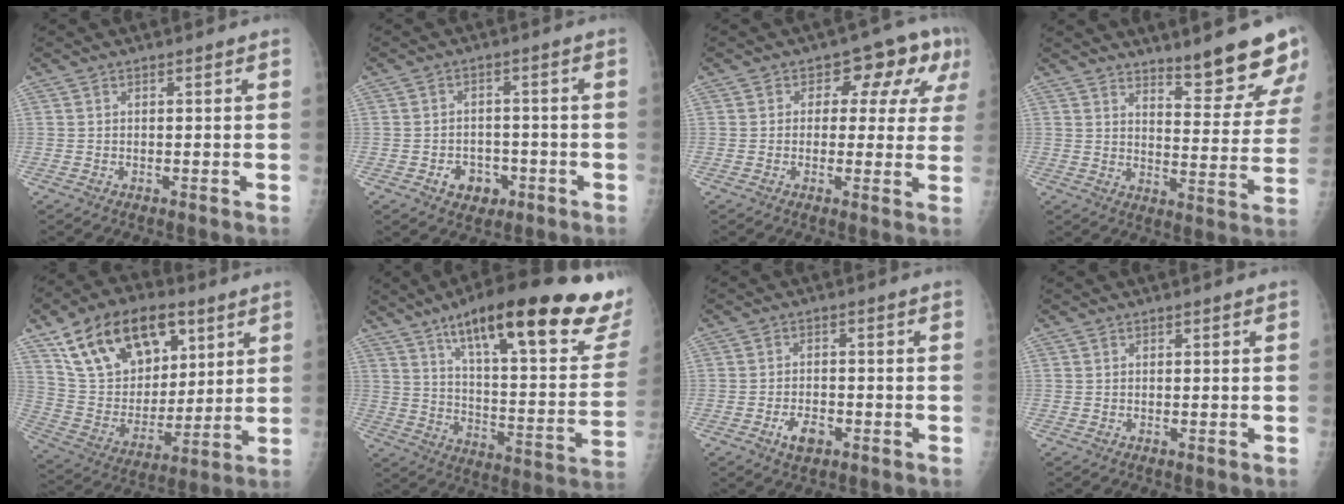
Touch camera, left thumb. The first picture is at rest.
{"total": 5.5, "force": [-2.4, 4.3, 2.4], "torque": [-0.012, 0.019, -0.029]}
{"total": 9.6, "force": [3.1, 5.9, 7.0], "torque": [-0.032, 0.012, 0.029]}
{"total": 12.9, "force": [10.6, 2.3, 7.1], "torque": [-0.058, -0.080, 0.146]}
{"total": 22.4, "force": [11.5, 13.3, 13.9], "torque": [-0.202, -0.029, 0.208]}
{"total": 30.8, "force": [20.0, 6.7, 22.4], "torque": [-0.282, -0.060, 0.288]}
{"total": 4.2, "force": [-2.2, 2.5, 2.7], "torque": [-0.040, 0.011, -0.036]}
{"total": 0.0}